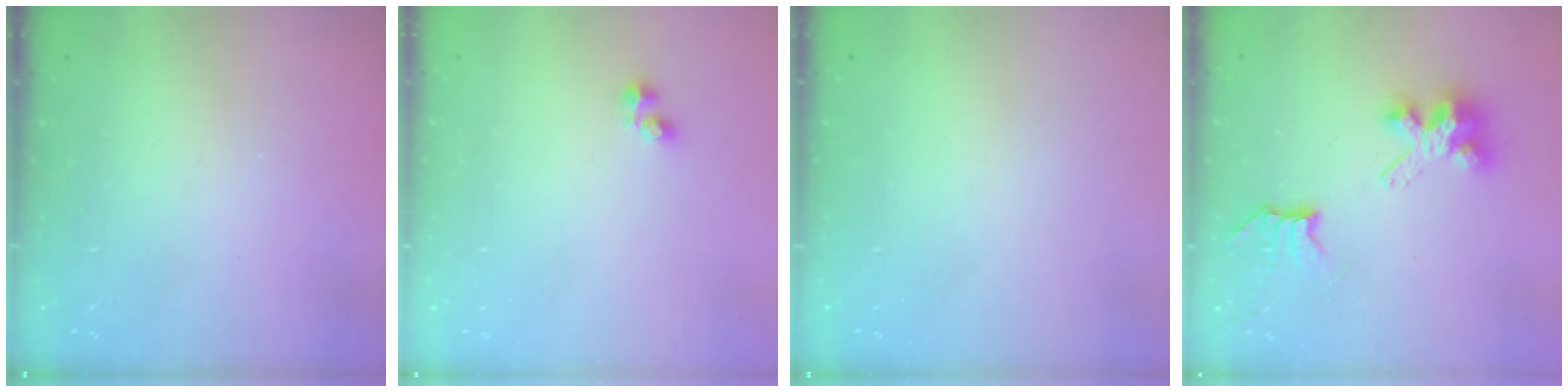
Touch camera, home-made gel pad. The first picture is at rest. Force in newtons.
{"total": 2.2, "press": 2.2, "slide": 0.5}
{"total": 0.0}
{"total": 7.4, "press": 7.4, "slide": 0.0}